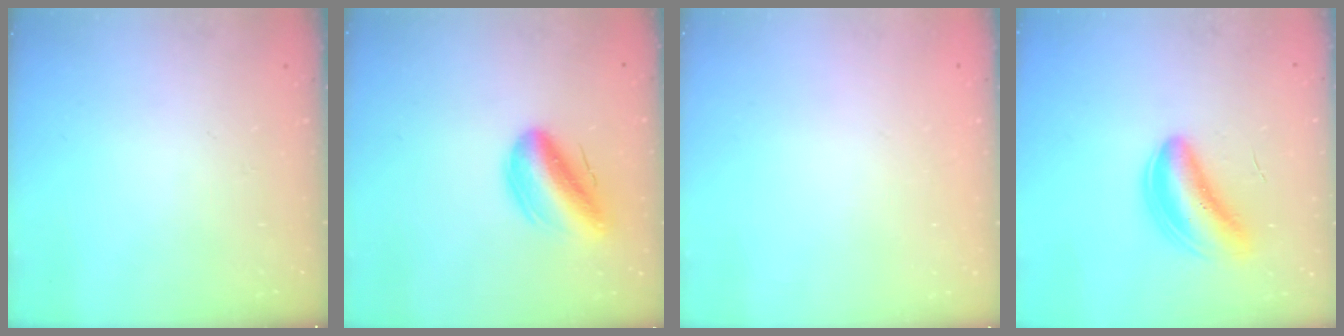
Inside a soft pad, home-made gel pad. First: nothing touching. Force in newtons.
{"total": 13.6, "press": 13.1, "slide": 3.7}
{"total": 2.1, "press": 2.1, "slide": 0.1}
{"total": 6.0, "press": 5.5, "slide": 2.5}